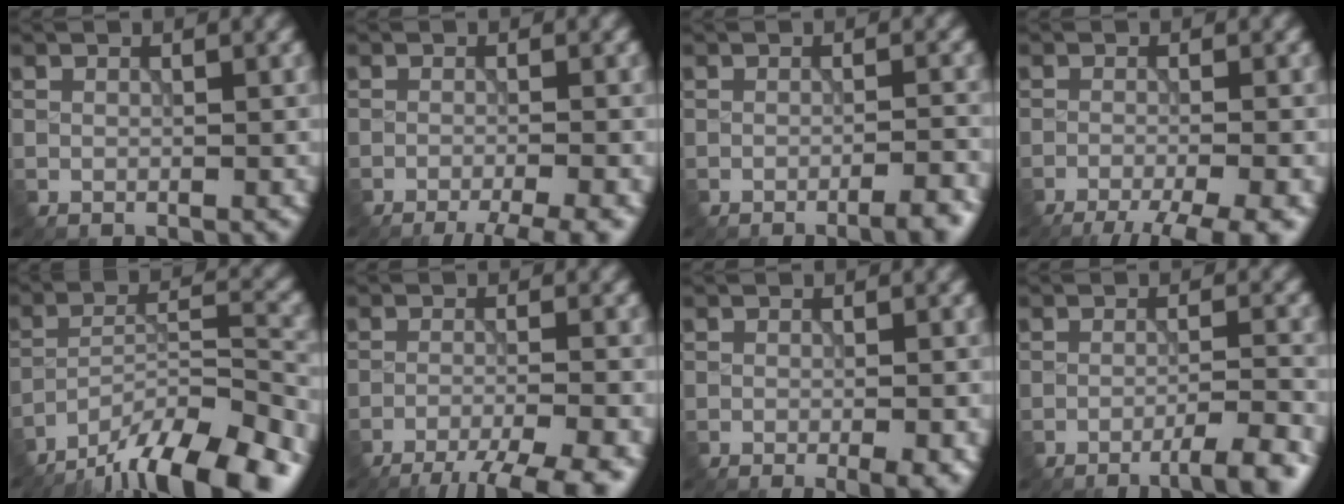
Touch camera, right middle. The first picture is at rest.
{"total": 5.7, "force": [-4.5, 1.0, 3.4], "torque": [-0.037, -0.007, -0.060]}
{"total": 4.0, "force": [-2.7, 1.0, 2.8], "torque": [-0.032, 0.012, -0.035]}
{"total": 8.5, "force": [-6.8, 1.8, 4.8], "torque": [-0.062, -0.015, -0.088]}
{"total": 13.3, "force": [-10.9, 2.8, 7.0], "torque": [-0.124, 0.002, -0.178]}
{"total": 8.7, "force": [-7.4, 1.6, 4.4], "torque": [-0.062, -0.016, -0.101]}
{"total": 2.9, "force": [-1.4, 0.5, 2.5], "torque": [-0.031, -0.006, -0.013]}
{"total": 4.3, "force": [-2.9, 0.5, 3.2], "torque": [-0.044, 0.006, -0.050]}